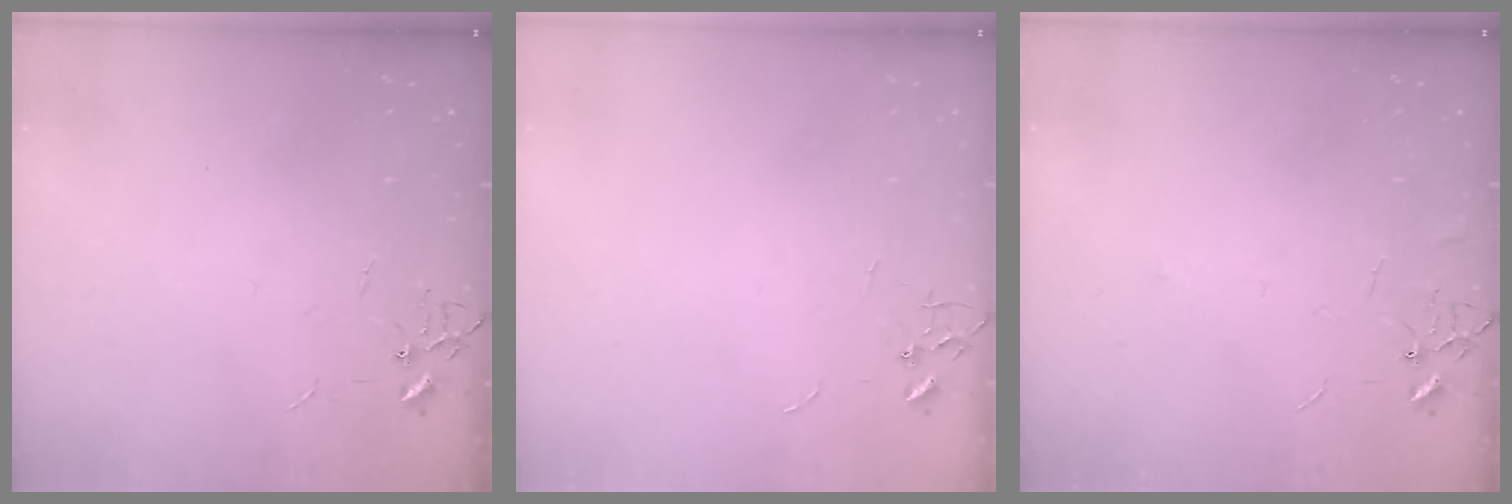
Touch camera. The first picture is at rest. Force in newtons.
{"total": 0.0}
{"total": 4.3, "press": 4.2, "slide": 0.4}